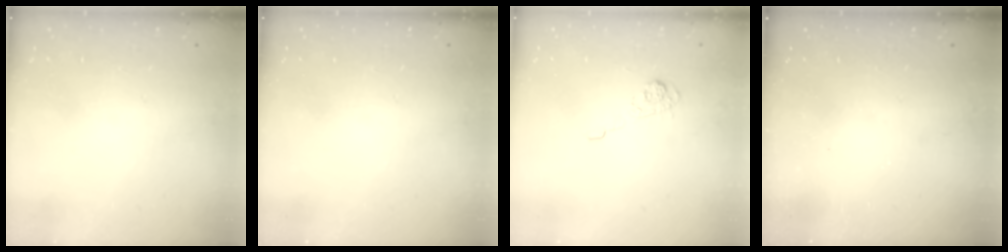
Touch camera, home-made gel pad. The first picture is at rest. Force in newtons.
{"total": 0.0}
{"total": 5.0, "press": 4.8, "slide": 1.4}
{"total": 2.4, "press": 2.2, "slide": 0.8}